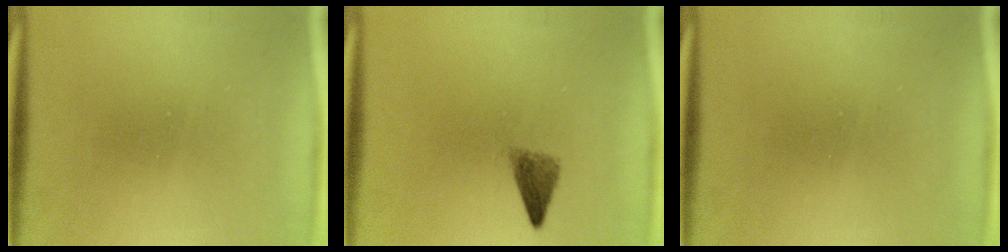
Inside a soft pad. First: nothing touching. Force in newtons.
{"total": 2.5}
{"total": 0.0}